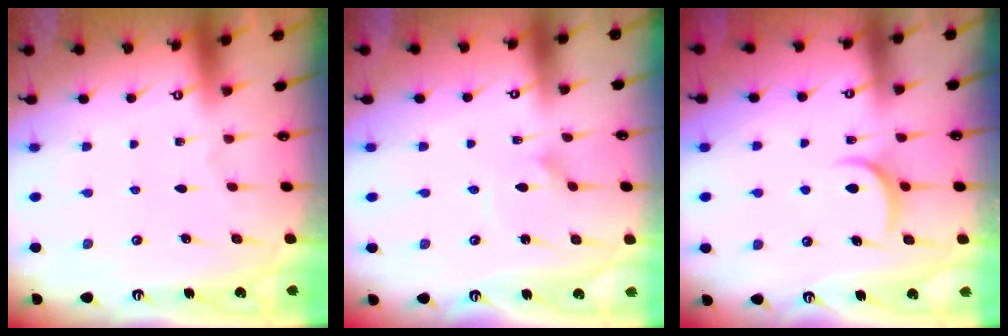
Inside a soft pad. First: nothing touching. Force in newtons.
{"total": 1.6, "press": 1.6, "slide": 0.2}
{"total": 6.5, "press": 6.5, "slide": 0.6}